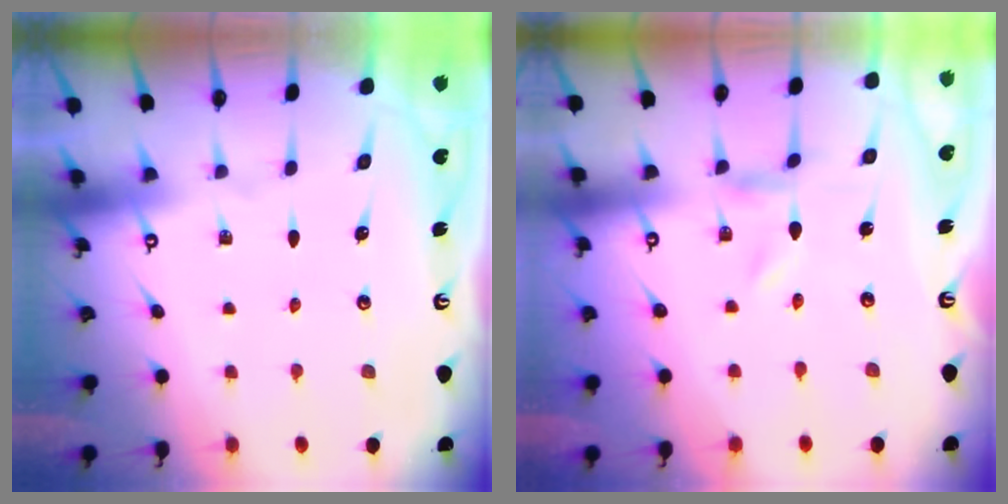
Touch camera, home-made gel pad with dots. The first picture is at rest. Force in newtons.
{"total": 0.0}